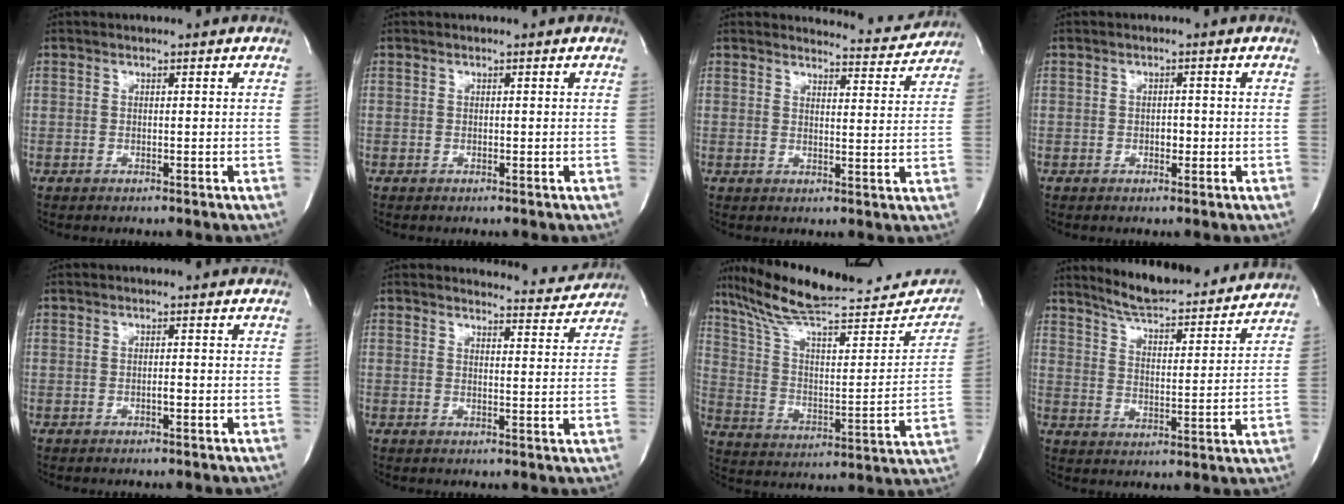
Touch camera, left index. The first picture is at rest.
{"total": 0.7, "force": [-0.7, 0.0, 0.0], "torque": [0.000, -0.005, -0.012]}
{"total": 5.8, "force": [5.7, 0.3, -0.7], "torque": [0.010, -0.025, 0.061]}
{"total": 1.6, "force": [-1.2, 0.7, 0.8], "torque": [-0.011, -0.003, -0.018]}
{"total": 1.2, "force": [-1.1, 0.0, 0.4], "torque": [-0.005, -0.004, -0.019]}
{"total": 5.2, "force": [5.1, 0.3, -0.8], "torque": [0.010, -0.021, 0.052]}
{"total": 26.9, "force": [23.1, 5.3, 12.8], "torque": [-0.199, -0.023, 0.325]}
{"total": 18.7, "force": [17.2, 2.7, 6.7], "torque": [-0.094, -0.020, 0.233]}